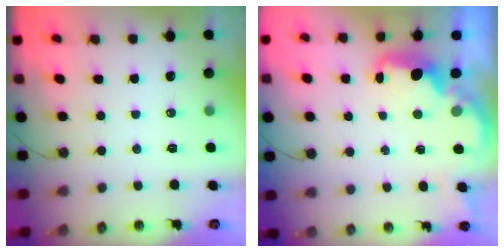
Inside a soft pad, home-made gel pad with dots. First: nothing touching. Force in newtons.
{"total": 2.4, "press": 2.2, "slide": 0.8}